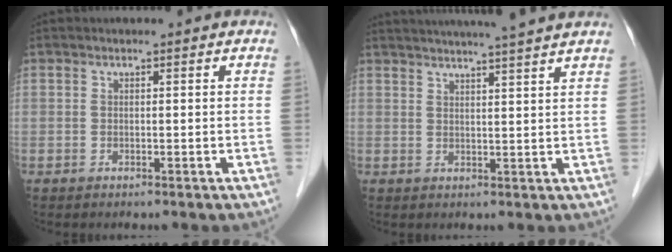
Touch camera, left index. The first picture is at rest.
{"total": 12.6, "force": [11.2, -1.1, 5.6], "torque": [-0.090, 0.003, 0.139]}